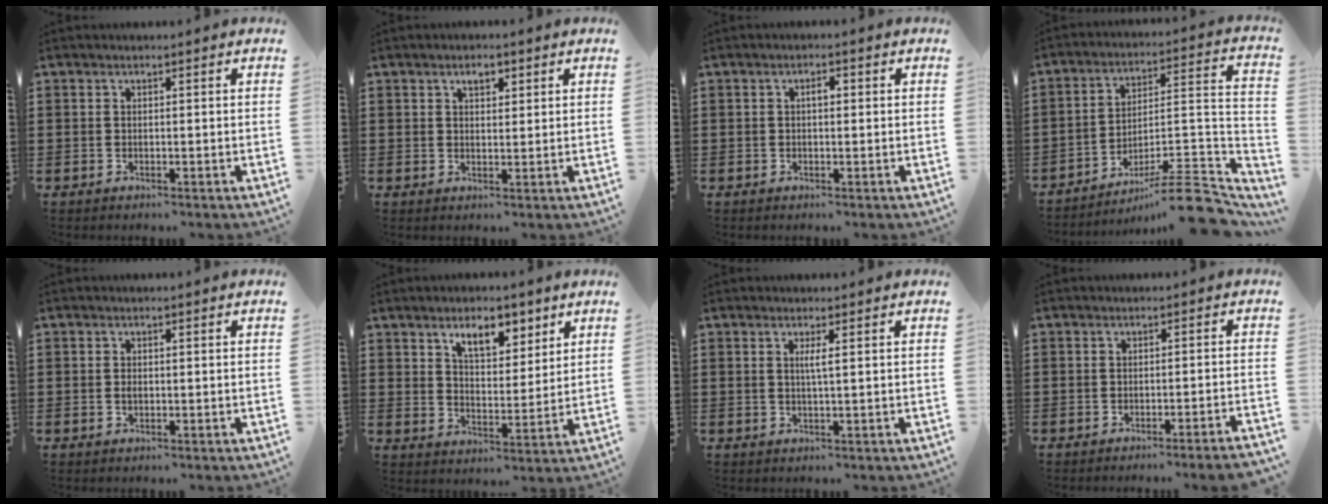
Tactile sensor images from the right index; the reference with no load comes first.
{"total": 2.1, "force": [1.1, 1.2, 1.4], "torque": [-0.024, 0.002, 0.017]}
{"total": 1.4, "force": [0.1, 0.6, 1.3], "torque": [-0.025, 0.005, 0.000]}
{"total": 9.3, "force": [-7.1, 1.2, 5.7], "torque": [-0.085, 0.012, -0.143]}
{"total": 0.9, "force": [-0.1, 0.5, 0.7], "torque": [-0.017, 0.000, -0.003]}
{"total": 6.7, "force": [4.6, 3.0, 3.8], "torque": [-0.058, -0.009, 0.075]}
{"total": 1.8, "force": [0.3, -0.1, 1.7], "torque": [-0.034, -0.003, 0.004]}
{"total": 2.1, "force": [-1.8, -0.5, 1.0], "torque": [-0.017, -0.002, -0.035]}